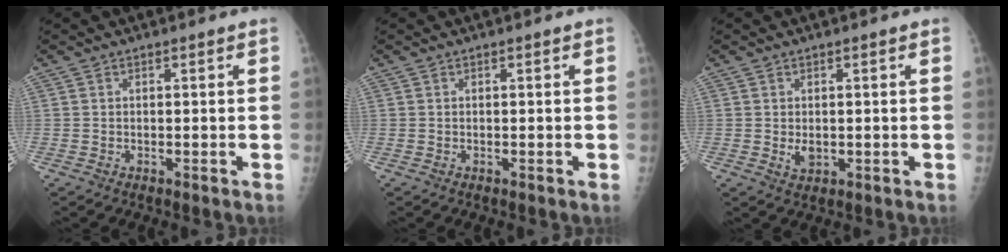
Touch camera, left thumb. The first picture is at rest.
{"total": 0.0}
{"total": 2.4, "force": [0.1, 1.6, 1.9], "torque": [-0.023, -0.006, 0.008]}